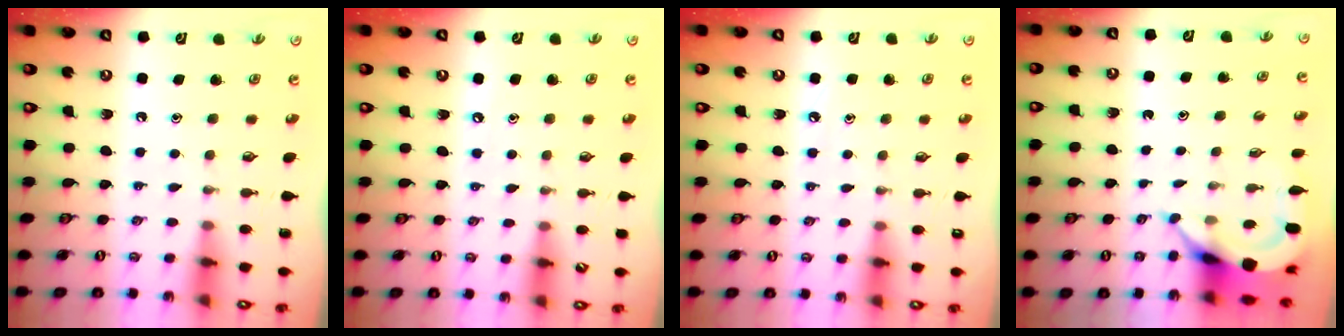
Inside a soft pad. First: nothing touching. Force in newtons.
{"total": 3.7, "press": 3.7, "slide": 0.3}
{"total": 3.5, "press": 3.5, "slide": 0.5}
{"total": 5.0, "press": 5.0, "slide": 0.3}